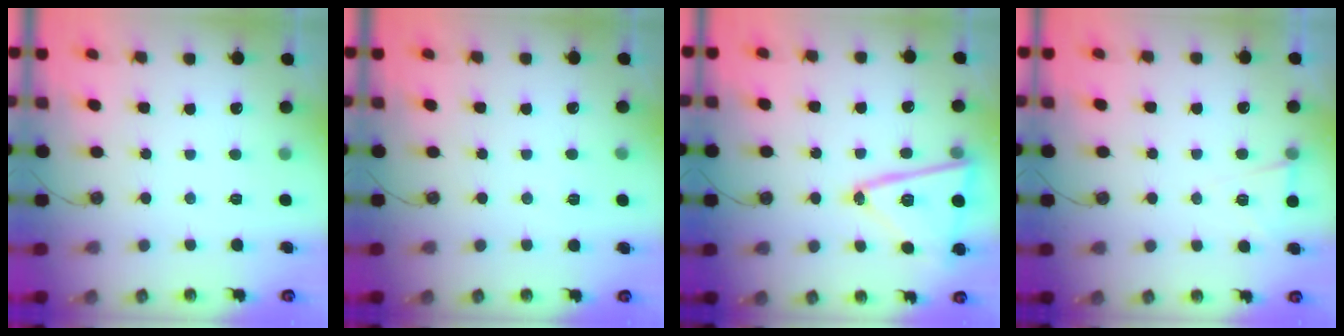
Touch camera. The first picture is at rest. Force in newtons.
{"total": 4.8, "press": 4.4, "slide": 1.9}
{"total": 17.2, "press": 17.2, "slide": 1.1}
{"total": 6.2, "press": 4.3, "slide": 4.4}